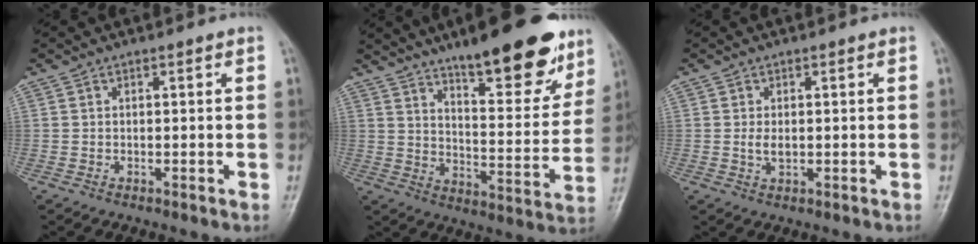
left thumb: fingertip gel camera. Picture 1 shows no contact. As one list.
[{"total": 20.4, "force": [13.8, 5.9, 13.8], "torque": [-0.147, -0.067, 0.208]}, {"total": 2.0, "force": [0.1, 1.2, 1.6], "torque": [-0.028, -0.004, 0.004]}]